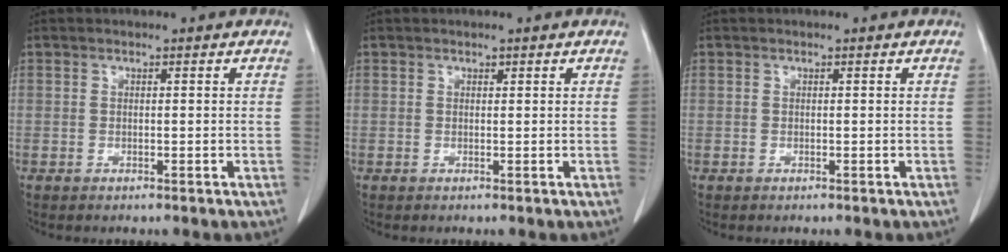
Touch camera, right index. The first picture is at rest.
{"total": 0.0}
{"total": 0.0}